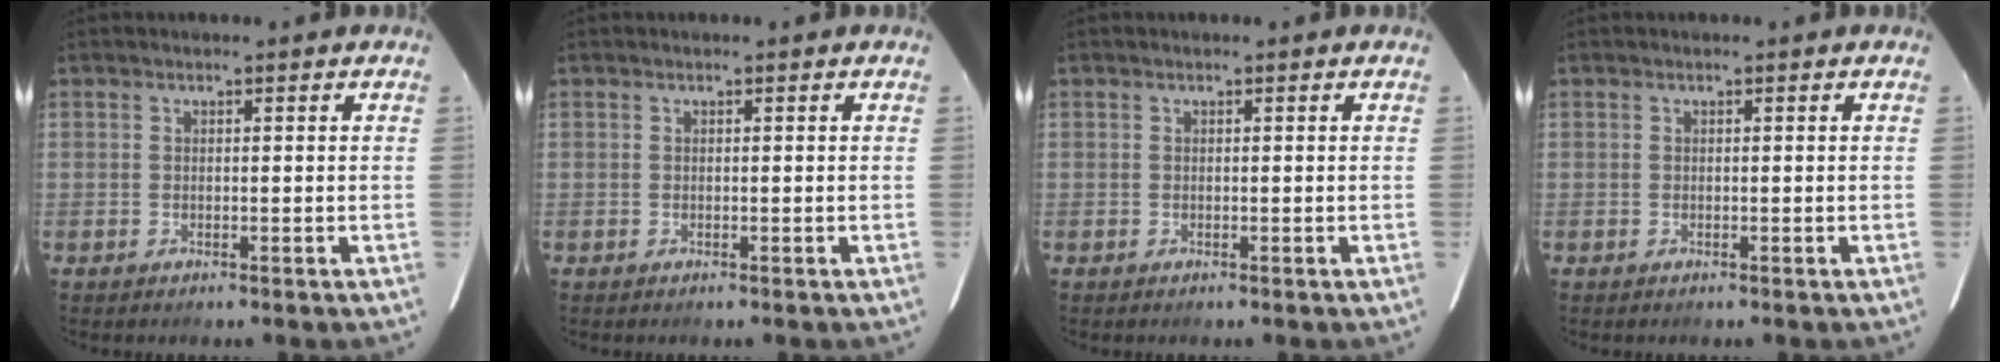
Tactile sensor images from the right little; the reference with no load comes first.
{"total": 0.0}
{"total": 0.0}
{"total": 0.0}